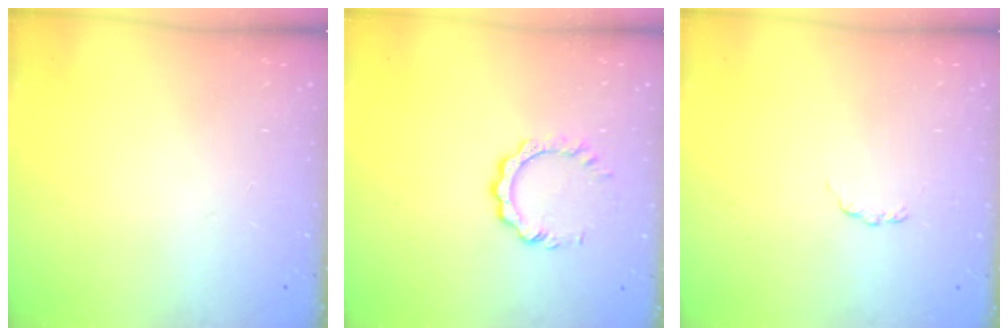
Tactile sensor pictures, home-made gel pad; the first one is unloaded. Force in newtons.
{"total": 7.6, "press": 7.6, "slide": 0.7}
{"total": 2.8, "press": 2.7, "slide": 0.4}